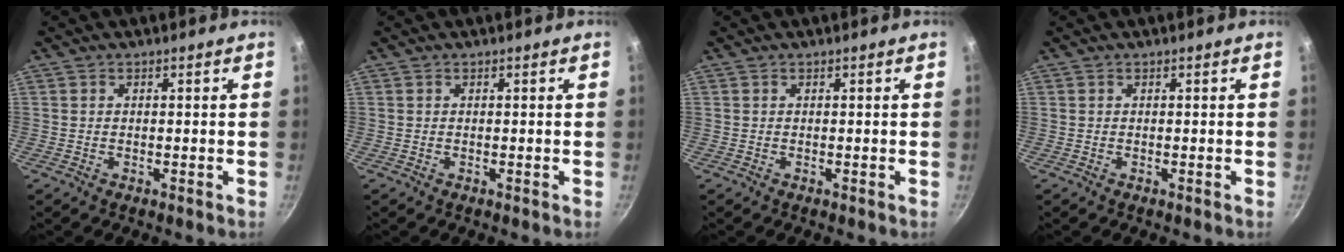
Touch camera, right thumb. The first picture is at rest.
{"total": 0.0}
{"total": 0.0}
{"total": 0.0}